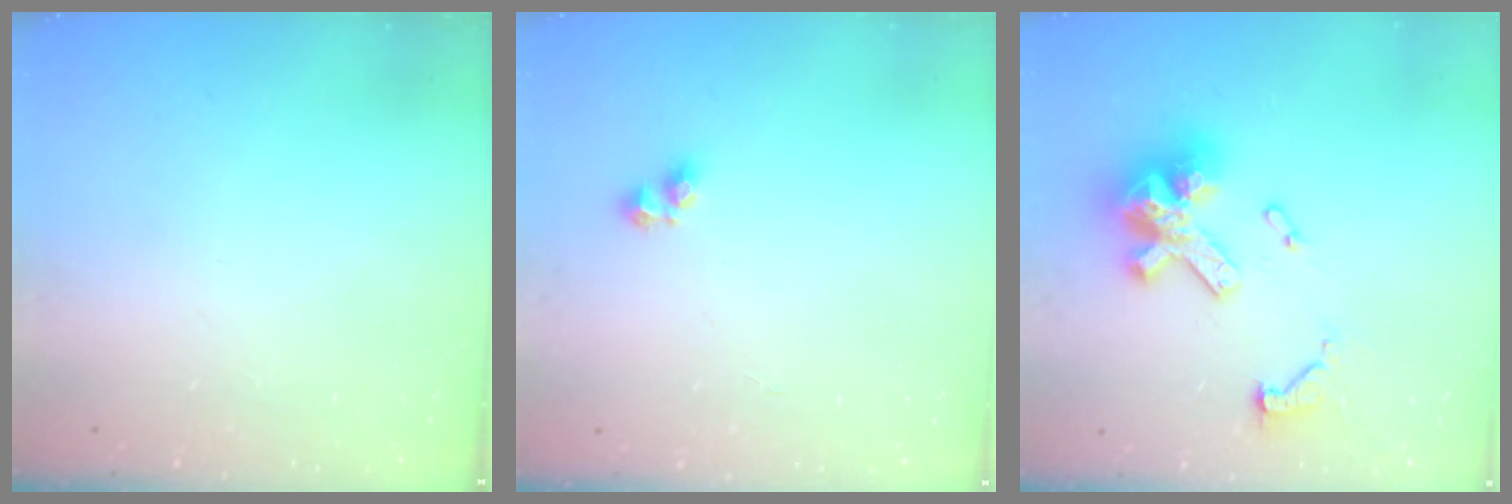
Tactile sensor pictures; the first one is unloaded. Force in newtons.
{"total": 4.0, "press": 3.9, "slide": 0.5}
{"total": 15.0, "press": 15.0, "slide": 0.8}